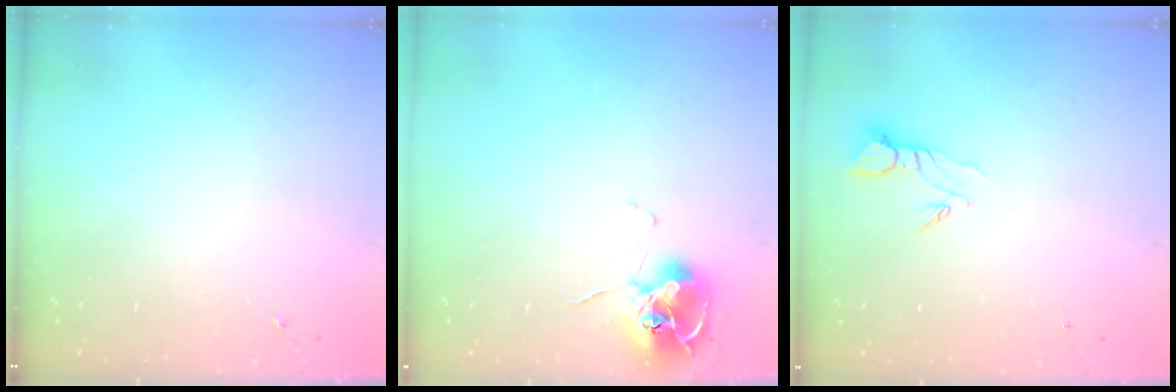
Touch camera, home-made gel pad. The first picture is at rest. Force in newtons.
{"total": 10.4, "press": 10.4, "slide": 0.9}
{"total": 4.3, "press": 4.3, "slide": 0.3}